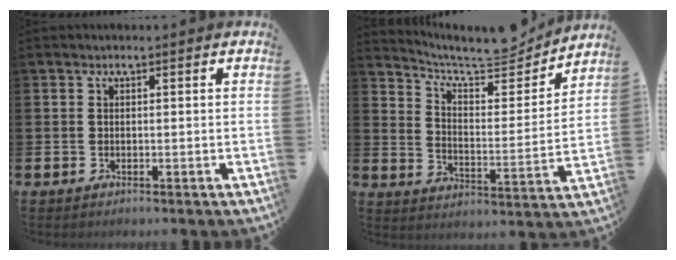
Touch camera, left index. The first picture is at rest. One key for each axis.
{"total": 8.3, "fx": 7.7, "fy": 1.9, "fz": 2.5, "tx": -0.064, "ty": -0.062, "tz": 0.131}